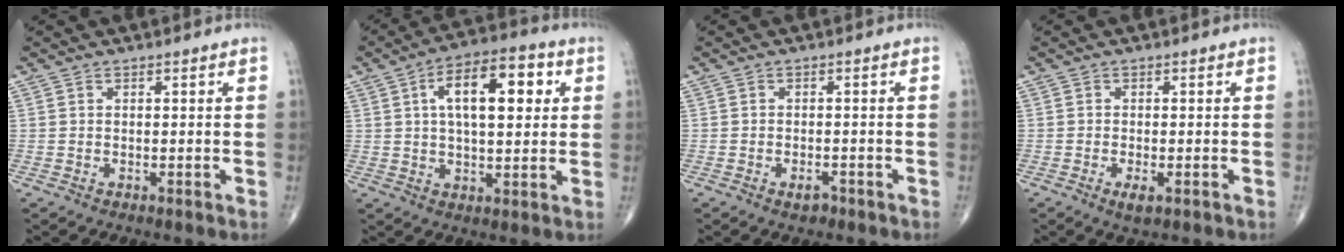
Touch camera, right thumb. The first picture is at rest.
{"total": 14.3, "force": [3.8, 6.5, 12.1], "torque": [-0.172, 0.013, 0.055]}
{"total": 1.8, "force": [-1.1, 0.9, 1.0], "torque": [-0.016, 0.004, -0.017]}
{"total": 2.3, "force": [-1.0, 0.8, 1.9], "torque": [-0.034, -0.003, -0.019]}